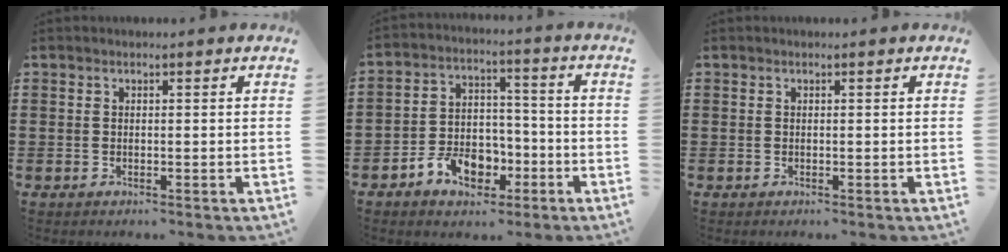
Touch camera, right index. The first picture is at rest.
{"total": 7.8, "force": [-4.0, 5.4, 3.9], "torque": [-0.086, 0.023, -0.073]}
{"total": 0.0}